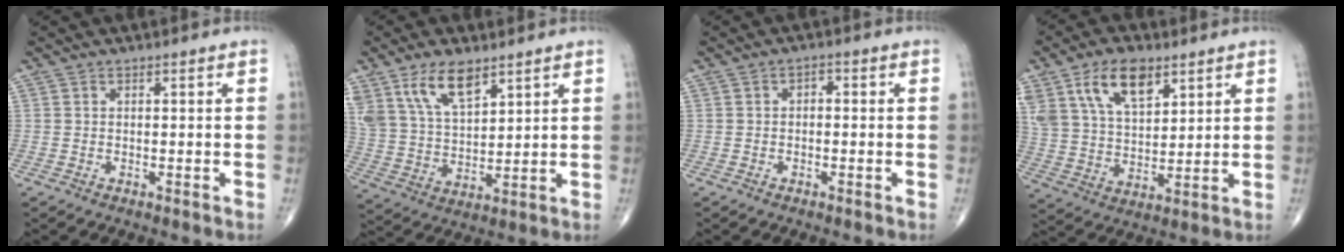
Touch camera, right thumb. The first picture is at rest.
{"total": 11.6, "force": [7.2, 5.3, 7.3], "torque": [-0.128, -0.027, 0.149]}
{"total": 1.5, "force": [-0.1, 1.0, 1.1], "torque": [-0.008, 0.009, -0.008]}
{"total": 13.8, "force": [7.5, 7.3, 8.9], "torque": [-0.146, -0.025, 0.147]}